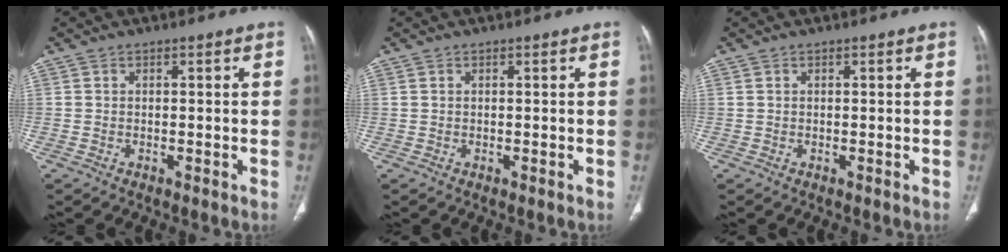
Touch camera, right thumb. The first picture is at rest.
{"total": 0.0}
{"total": 0.0}